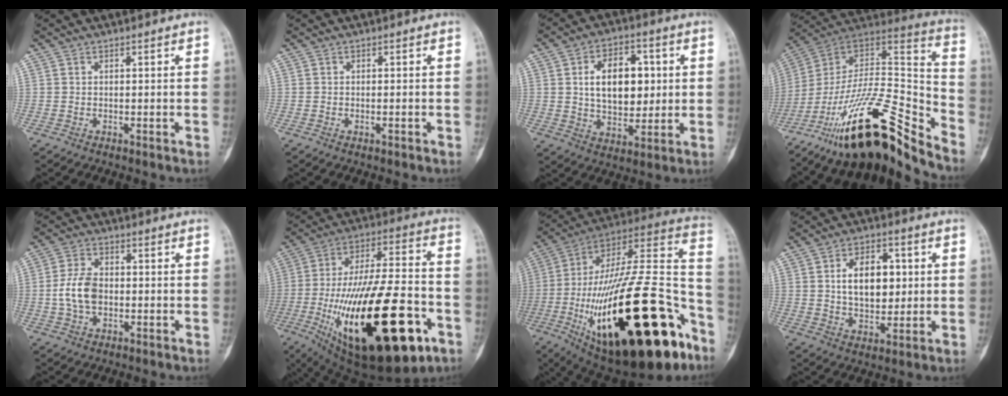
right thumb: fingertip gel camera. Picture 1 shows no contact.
{"total": 0.7, "force": [-0.3, 0.2, 0.6], "torque": [-0.014, 0.004, -0.002]}
{"total": 13.5, "force": [2.2, 8.6, 10.2], "torque": [-0.127, -0.001, 0.039]}
{"total": 26.3, "force": [-19.0, 6.3, 17.0], "torque": [-0.250, 0.109, -0.323]}
{"total": 7.5, "force": [-0.8, 4.9, 5.6], "torque": [-0.107, 0.013, -0.017]}
{"total": 35.1, "force": [-12.2, 13.4, 30.1], "torque": [-0.513, 0.023, -0.181]}
{"total": 43.8, "force": [-17.4, 16.5, 36.7], "torque": [-0.560, 0.052, -0.273]}
{"total": 11.4, "force": [1.8, 7.3, 8.6], "torque": [-0.110, -0.002, 0.035]}